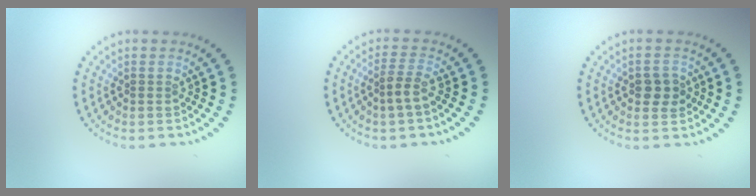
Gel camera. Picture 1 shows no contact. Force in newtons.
{"total": 1.9, "press": 1.4, "slide": 1.3}
{"total": 2.3, "press": 2.3, "slide": 0.1}